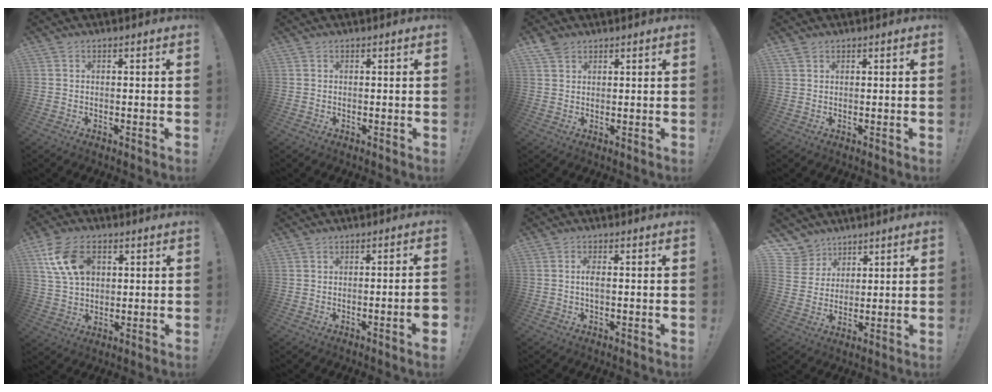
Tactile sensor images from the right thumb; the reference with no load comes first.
{"total": 0.0}
{"total": 3.6, "force": [2.8, 2.0, 1.3], "torque": [-0.017, -0.013, 0.050]}
{"total": 1.4, "force": [1.2, 0.6, 0.5], "torque": [-0.004, -0.007, 0.021]}
{"total": 13.4, "force": [5.2, 8.8, 8.6], "torque": [-0.160, -0.004, 0.102]}
{"total": 4.0, "force": [-1.5, -0.1, 3.7], "torque": [-0.050, -0.007, -0.023]}
{"total": 2.2, "force": [-0.2, 0.6, 2.2], "torque": [-0.042, 0.003, -0.005]}
{"total": 7.0, "force": [5.2, 4.7, 0.3], "torque": [-0.013, -0.047, 0.103]}